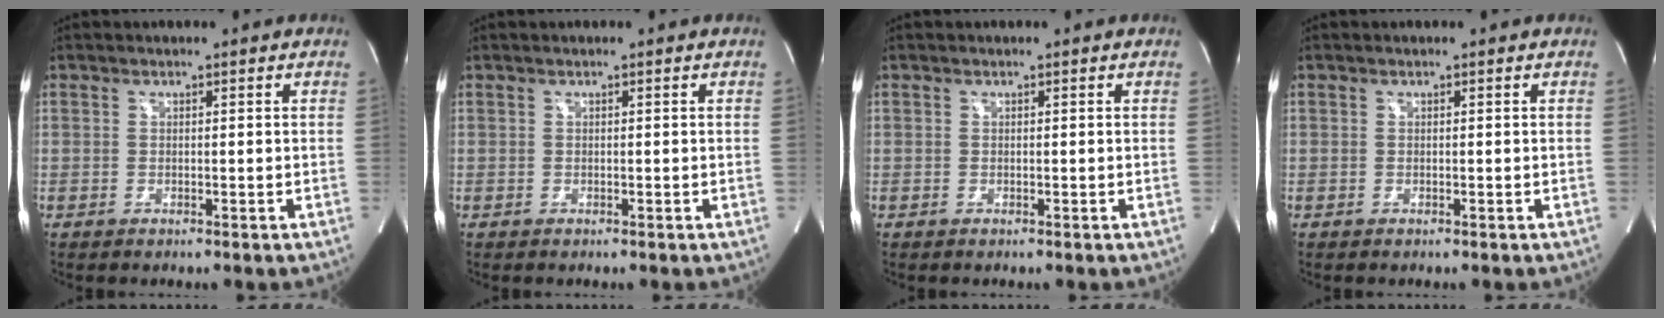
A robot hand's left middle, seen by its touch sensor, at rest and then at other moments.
{"total": 0.0}
{"total": 0.0}
{"total": 0.0}